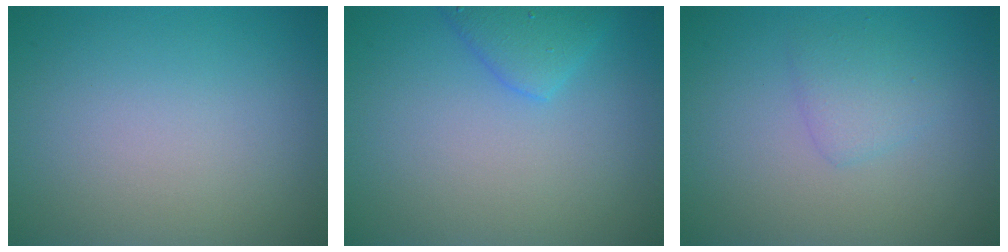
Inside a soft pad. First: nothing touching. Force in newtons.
{"total": 2.5, "press": 2.5, "slide": 0.2}
{"total": 1.6, "press": 1.6, "slide": 0.1}